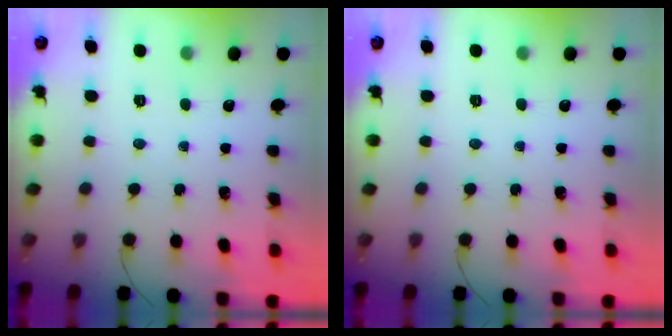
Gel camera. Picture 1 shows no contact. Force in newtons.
{"total": 0.0}